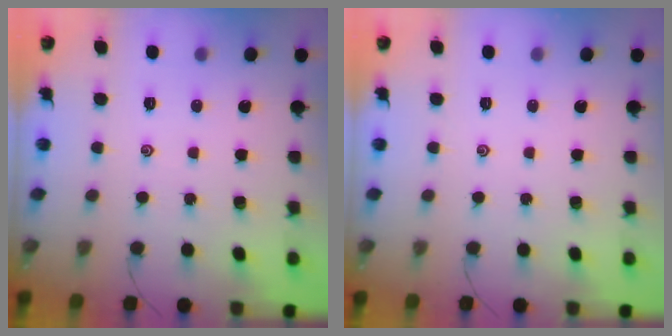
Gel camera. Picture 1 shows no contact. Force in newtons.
{"total": 0.0}